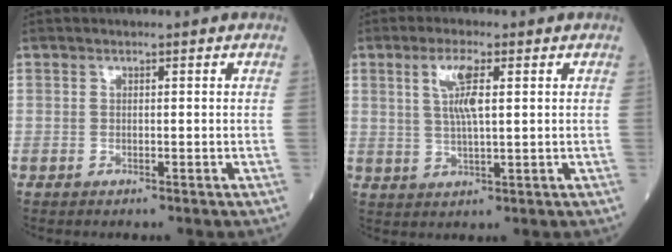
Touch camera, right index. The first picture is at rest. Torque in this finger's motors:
{"motor_torque": [0.17, 0.12, 0.14, 0.11]}